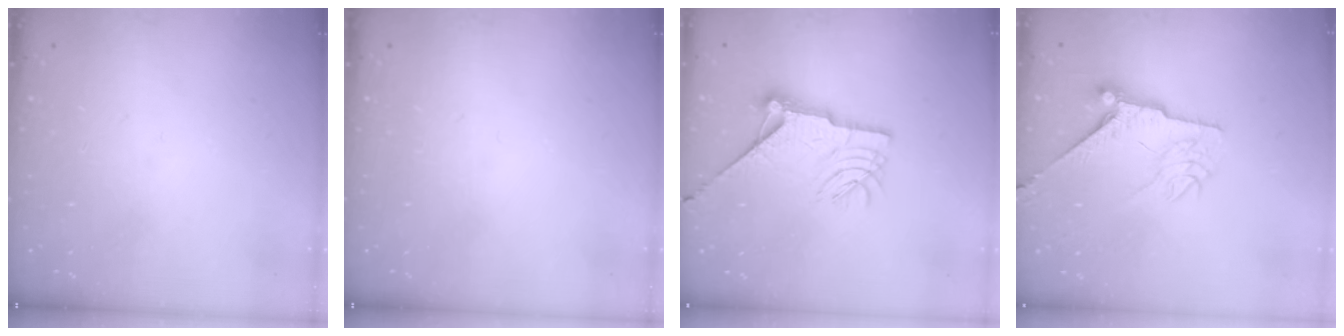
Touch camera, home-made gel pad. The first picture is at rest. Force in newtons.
{"total": 0.0}
{"total": 13.8, "press": 13.8, "slide": 0.6}
{"total": 8.2, "press": 8.1, "slide": 0.7}